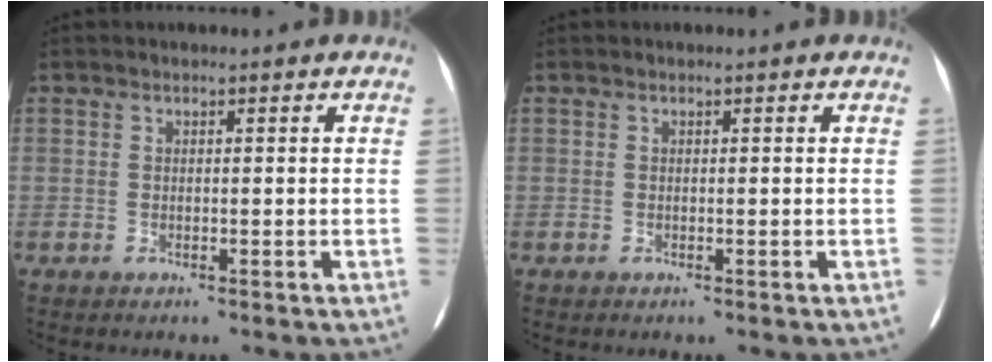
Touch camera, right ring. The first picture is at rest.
{"total": 0.0}